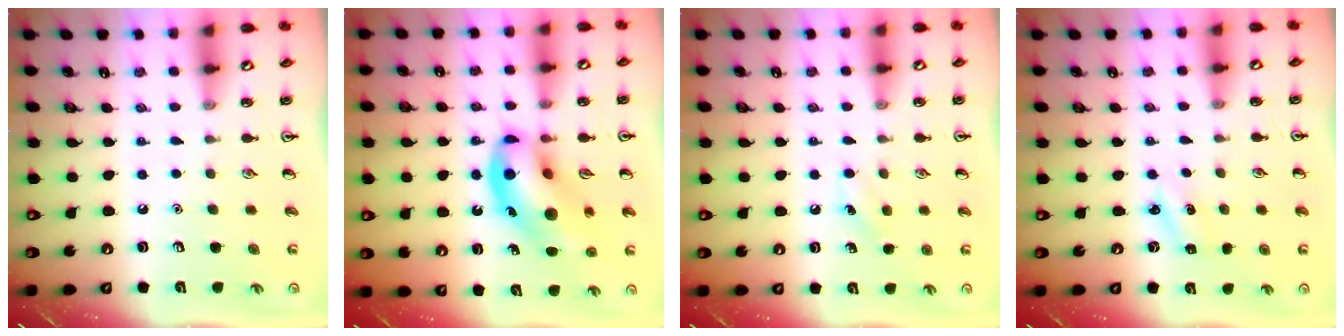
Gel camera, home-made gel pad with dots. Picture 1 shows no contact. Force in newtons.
{"total": 16.6, "press": 16.2, "slide": 3.8}
{"total": 4.9, "press": 4.6, "slide": 1.6}
{"total": 2.2, "press": 2.1, "slide": 0.8}